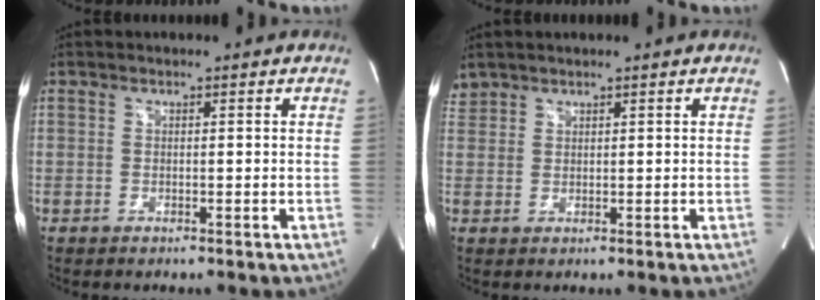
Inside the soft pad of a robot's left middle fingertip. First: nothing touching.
{"total": 1.9, "force": [1.7, 0.7, -0.1], "torque": [0.000, 0.013, 0.037]}